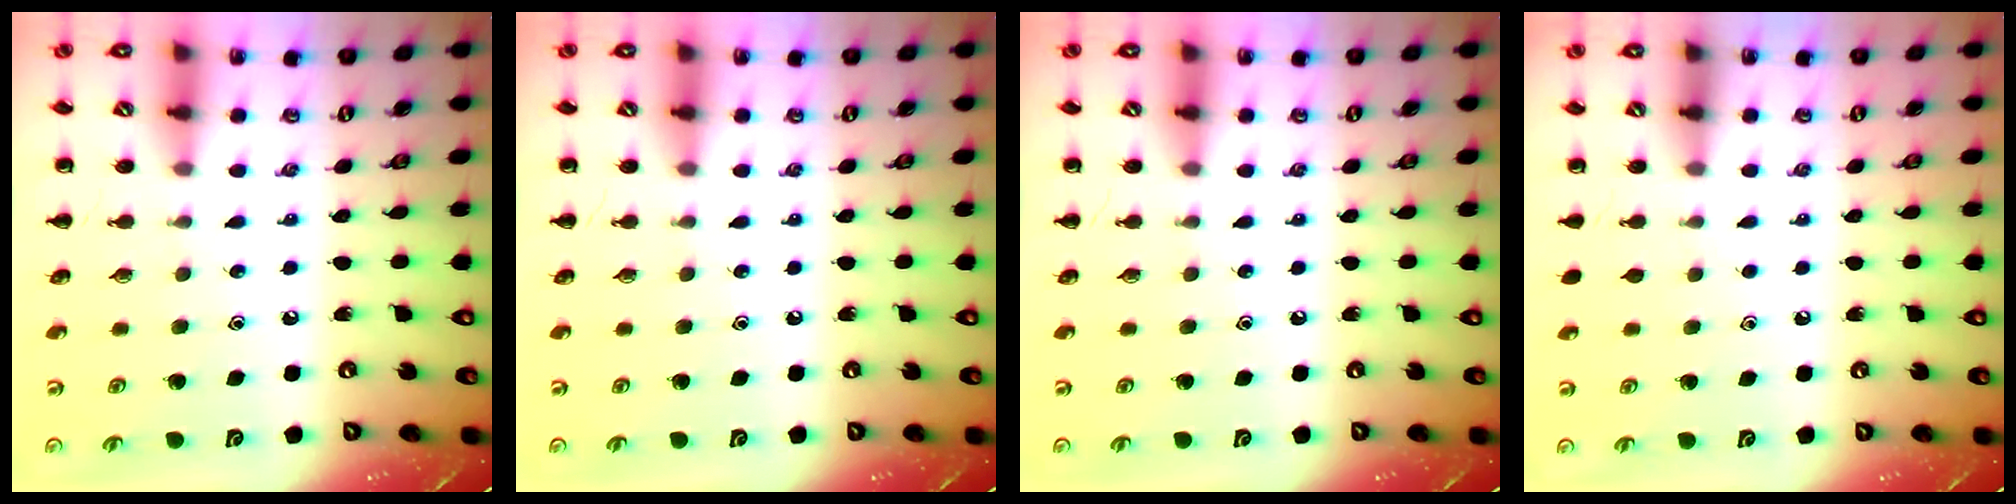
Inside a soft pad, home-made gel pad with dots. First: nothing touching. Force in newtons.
{"total": 0.0}
{"total": 0.0}
{"total": 0.6, "press": 0.6, "slide": 0.1}